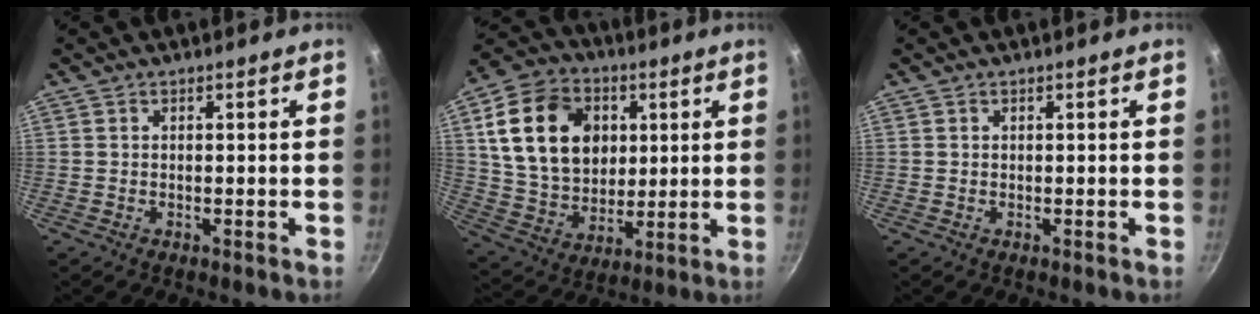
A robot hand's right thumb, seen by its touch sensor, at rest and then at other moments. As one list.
[{"total": 20.5, "force": [5.0, 15.4, 12.6], "torque": [-0.200, -0.004, 0.093]}, {"total": 0.0}]